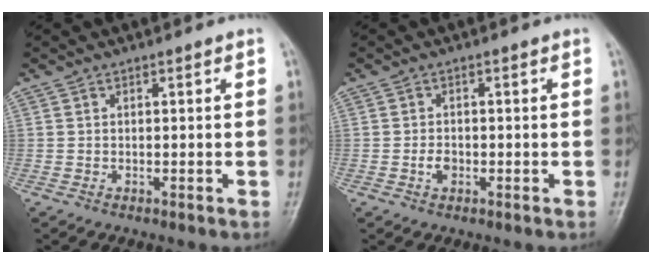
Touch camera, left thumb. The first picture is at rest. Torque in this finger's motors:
{"motor_torque": [-0.34, 0.22, 0.32, 0.05, -0.02]}